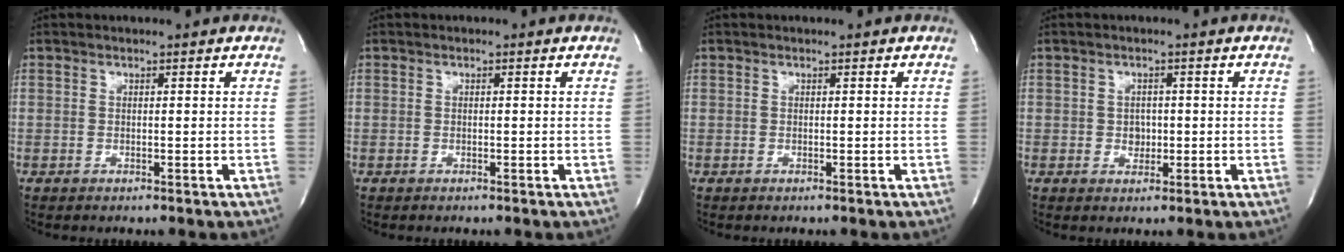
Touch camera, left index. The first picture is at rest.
{"total": 0.0}
{"total": 0.0}
{"total": 1.7, "force": [-0.1, 1.4, 0.9], "torque": [-0.013, 0.002, 0.001]}